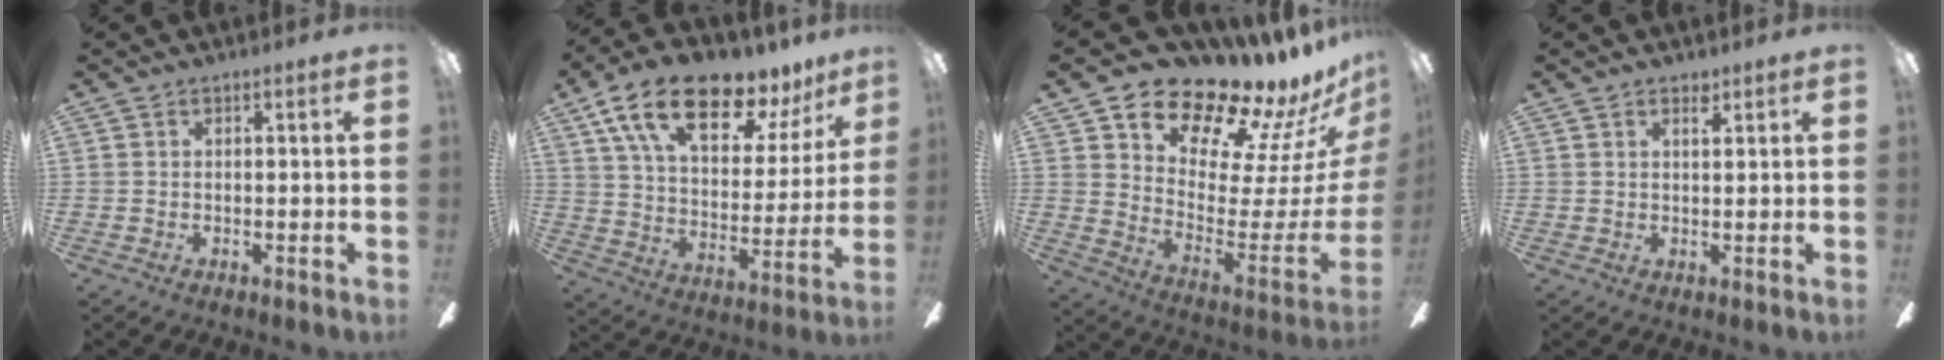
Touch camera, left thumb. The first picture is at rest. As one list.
[{"total": 20.2, "force": [13.7, 8.4, 12.2], "torque": [-0.210, -0.081, 0.236]}, {"total": 17.2, "force": [15.3, 5.2, 5.9], "torque": [-0.087, -0.145, 0.260]}, {"total": 1.8, "force": [1.4, 0.6, 1.0], "torque": [-0.006, -0.006, 0.022]}]